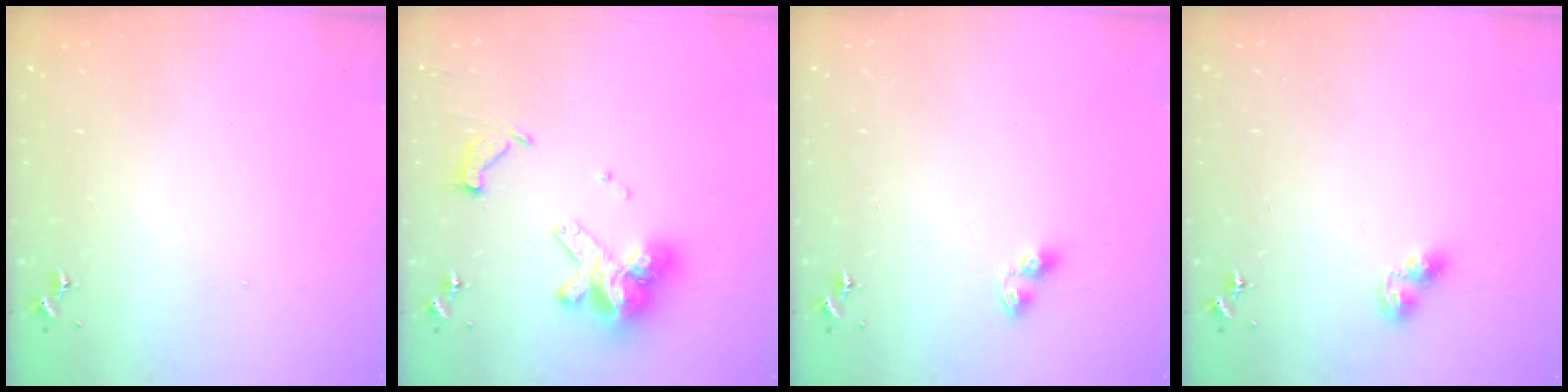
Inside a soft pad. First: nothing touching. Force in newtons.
{"total": 14.8, "press": 14.7, "slide": 1.6}
{"total": 4.5, "press": 4.5, "slide": 0.4}
{"total": 5.7, "press": 5.7, "slide": 0.4}